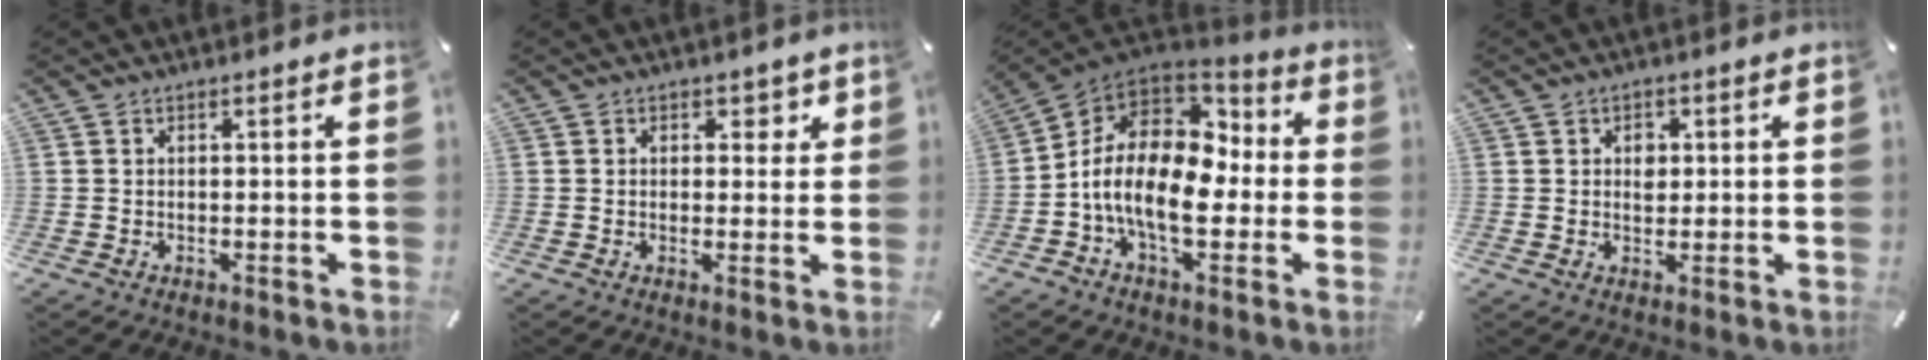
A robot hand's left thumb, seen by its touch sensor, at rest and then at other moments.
{"total": 2.9, "force": [0.9, 2.5, 1.2], "torque": [0.005, -0.006, 0.006]}
{"total": 16.0, "force": [-3.8, 9.8, 12.1], "torque": [-0.231, 0.005, -0.066]}
{"total": 3.4, "force": [0.6, 2.7, 2.1], "torque": [-0.011, -0.006, 0.002]}